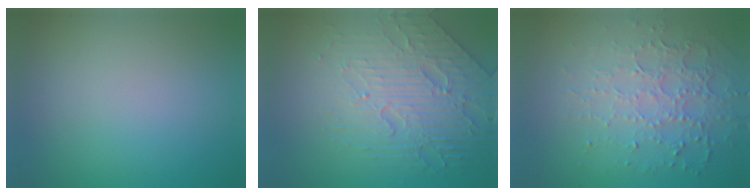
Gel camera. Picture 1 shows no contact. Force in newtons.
{"total": 6.3, "press": 5.1, "slide": 3.7}
{"total": 4.9, "press": 3.3, "slide": 3.6}